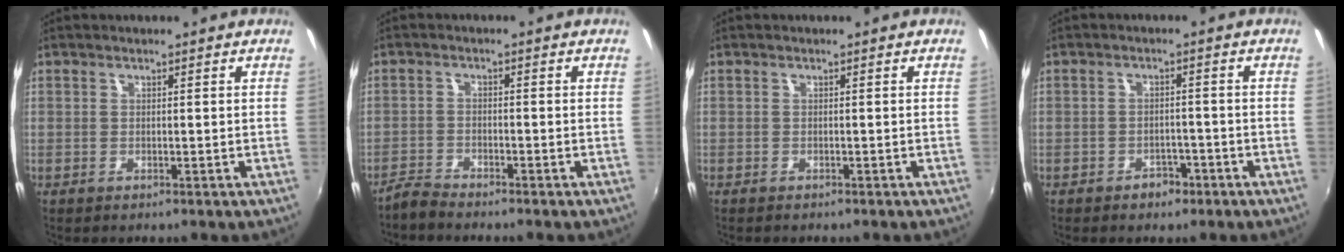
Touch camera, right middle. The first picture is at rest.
{"total": 3.0, "force": [-2.9, 0.3, 0.4], "torque": [-0.017, -0.006, -0.064]}
{"total": 1.0, "force": [-0.9, 0.3, 0.3], "torque": [-0.009, -0.003, -0.014]}
{"total": 3.2, "force": [-2.2, 2.1, 1.1], "torque": [-0.025, 0.005, -0.026]}